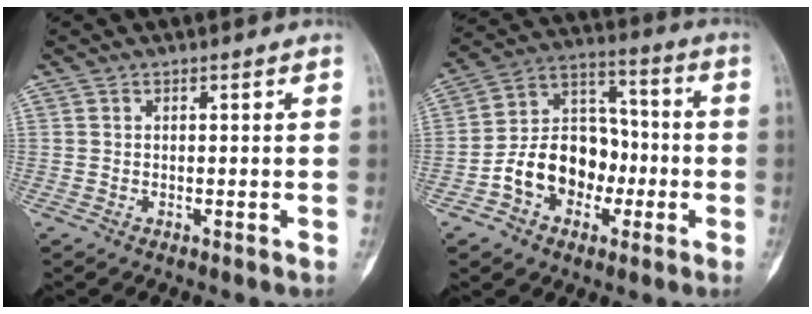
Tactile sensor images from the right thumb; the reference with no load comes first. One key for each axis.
{"total": 14.2, "fx": -4.0, "fy": 10.7, "fz": 8.4, "tx": -0.101, "ty": 0.054, "tz": -0.071}